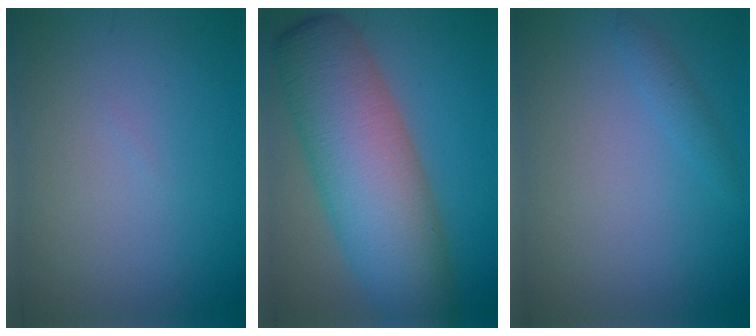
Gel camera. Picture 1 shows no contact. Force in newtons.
{"total": 12.3, "press": 12.3, "slide": 0.4}
{"total": 1.1, "press": 1.1, "slide": 0.1}